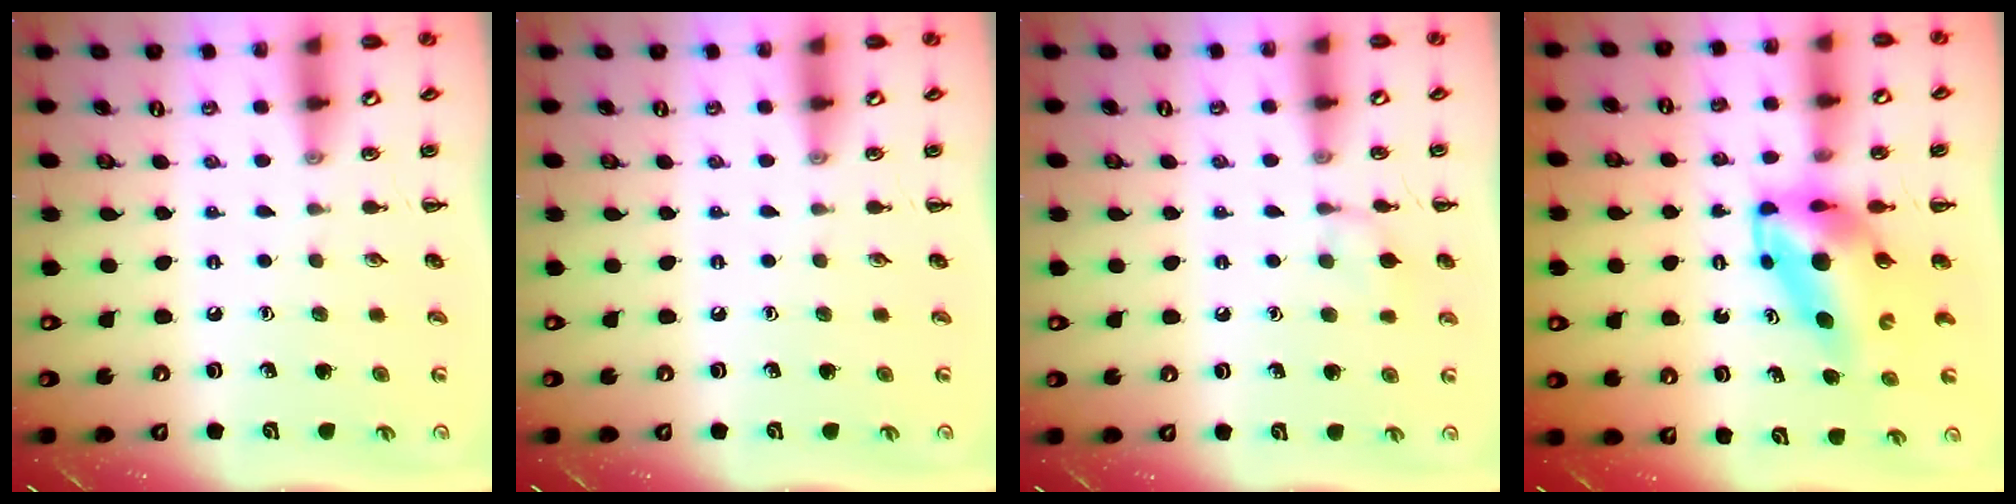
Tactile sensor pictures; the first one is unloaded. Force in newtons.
{"total": 0.0}
{"total": 7.9, "press": 7.6, "slide": 2.3}
{"total": 7.6, "press": 7.3, "slide": 2.0}